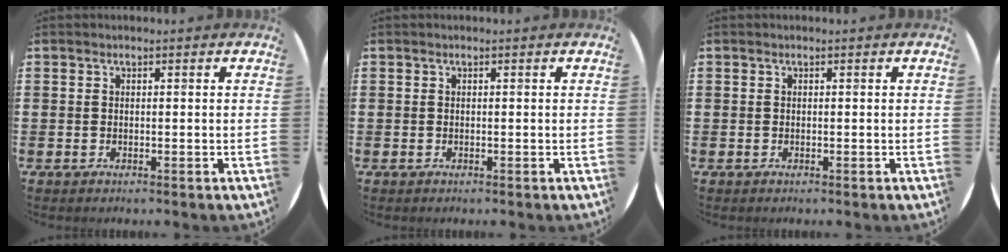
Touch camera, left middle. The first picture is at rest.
{"total": 0.0}
{"total": 0.0}